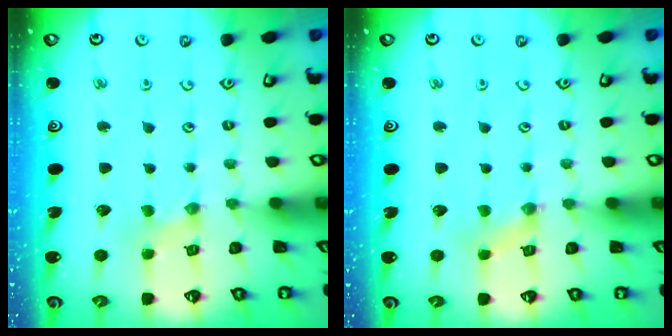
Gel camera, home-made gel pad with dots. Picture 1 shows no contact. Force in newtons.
{"total": 1.6, "press": 1.5, "slide": 0.2}